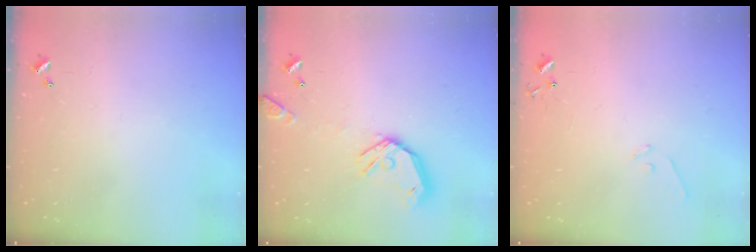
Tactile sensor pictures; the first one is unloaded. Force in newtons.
{"total": 14.4, "press": 14.2, "slide": 2.1}
{"total": 5.3, "press": 5.3, "slide": 0.4}